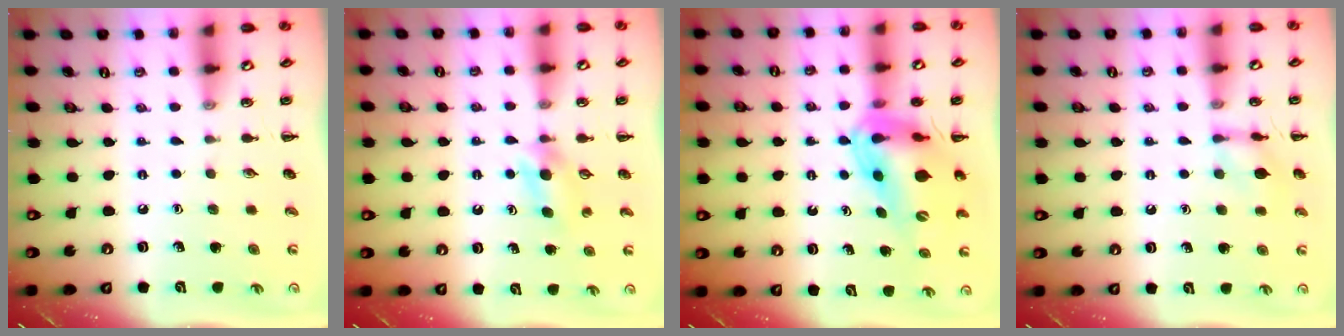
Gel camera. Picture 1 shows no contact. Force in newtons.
{"total": 3.7, "press": 3.4, "slide": 1.5}
{"total": 15.5, "press": 14.8, "slide": 4.5}
{"total": 9.6, "press": 9.6, "slide": 0.5}